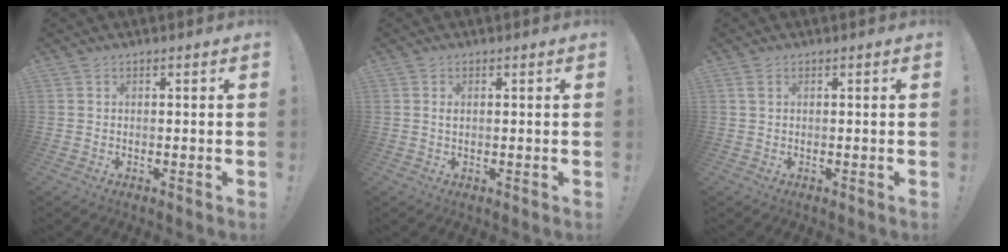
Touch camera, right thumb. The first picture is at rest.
{"total": 0.7, "force": [0.3, 0.2, 0.6], "torque": [-0.010, -0.001, 0.005]}
{"total": 1.2, "force": [0.6, 0.6, 0.8], "torque": [-0.009, 0.000, 0.010]}